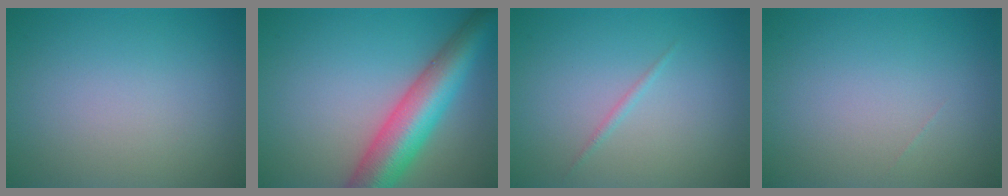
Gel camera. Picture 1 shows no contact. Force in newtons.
{"total": 8.4, "press": 8.4, "slide": 0.3}
{"total": 0.6, "press": 0.6, "slide": 0.0}
{"total": 0.0}